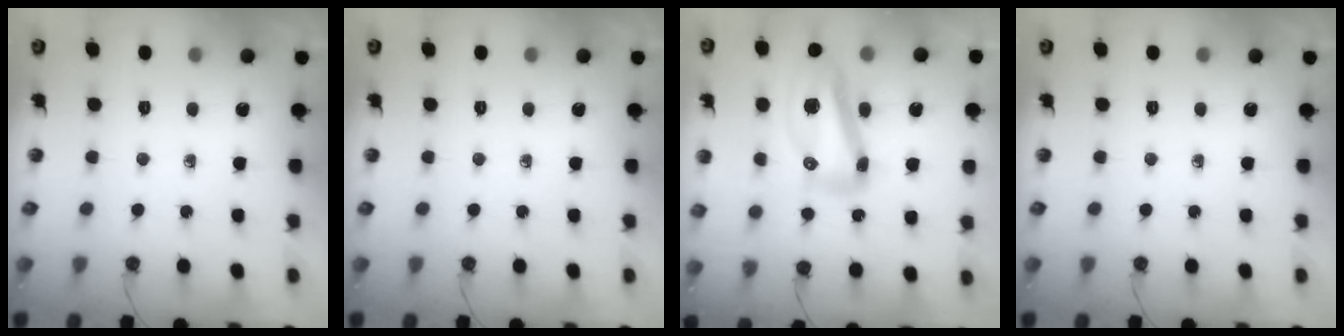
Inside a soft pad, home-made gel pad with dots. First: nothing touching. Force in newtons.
{"total": 0.0}
{"total": 15.9, "press": 15.5, "slide": 3.6}
{"total": 0.0}